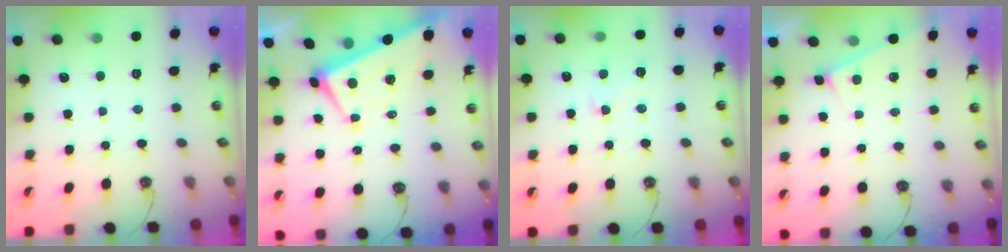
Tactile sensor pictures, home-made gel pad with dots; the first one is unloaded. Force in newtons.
{"total": 1.0, "press": 0.1, "slide": 1.0}
{"total": 2.1, "press": 2.0, "slide": 0.8}
{"total": 4.1, "press": 4.1, "slide": 0.1}